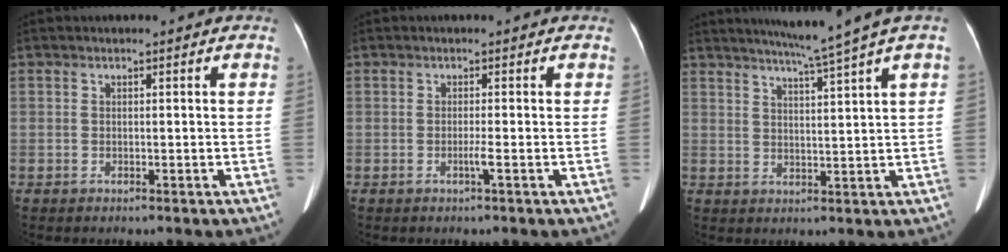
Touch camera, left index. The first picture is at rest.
{"total": 1.1, "force": [-0.7, -0.4, 0.8], "torque": [-0.012, -0.004, -0.014]}
{"total": 7.3, "force": [5.6, -2.2, 4.2], "torque": [-0.063, -0.002, 0.083]}